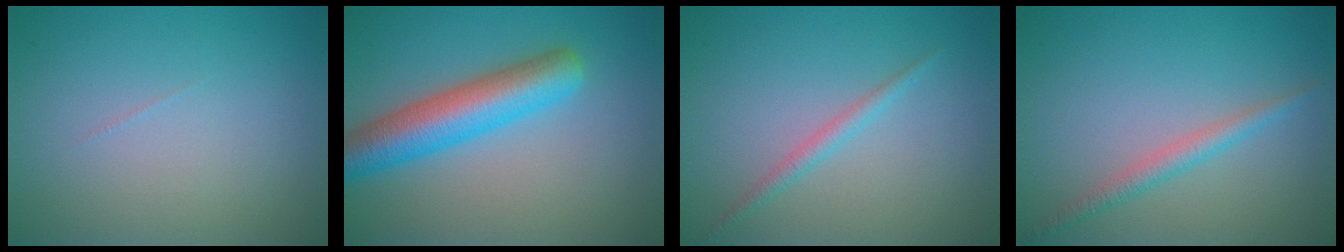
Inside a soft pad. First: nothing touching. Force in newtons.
{"total": 6.3, "press": 6.2, "slide": 0.3}
{"total": 1.3, "press": 1.3, "slide": 0.1}
{"total": 2.0, "press": 2.0, "slide": 0.1}